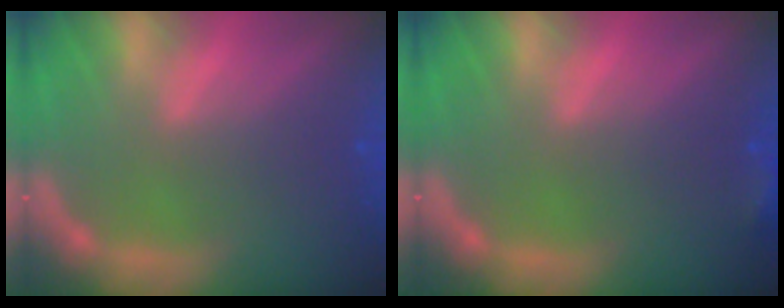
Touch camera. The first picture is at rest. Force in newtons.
{"total": 1.4}